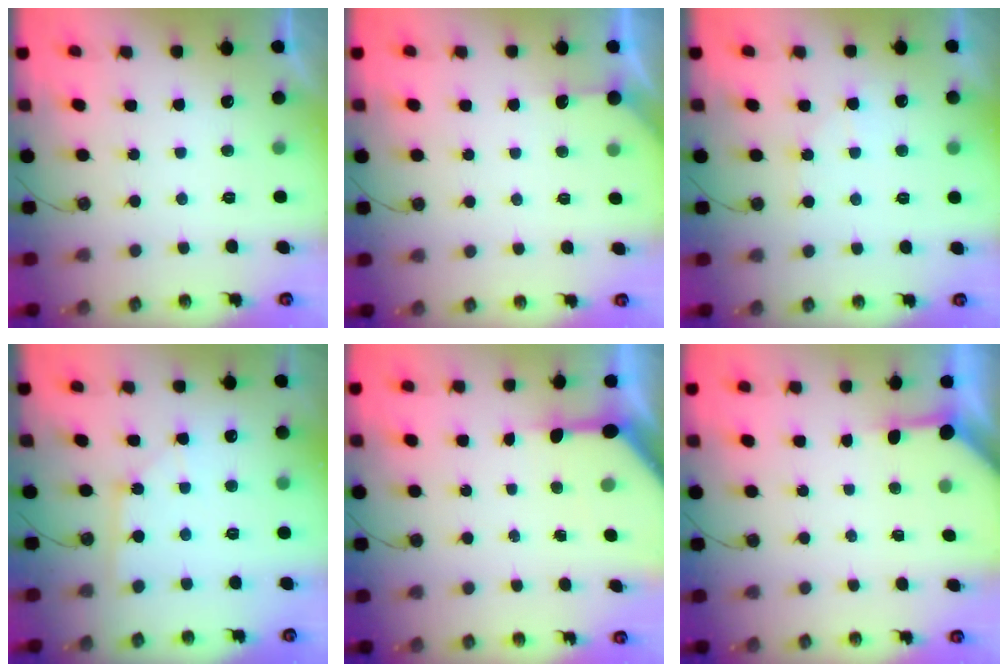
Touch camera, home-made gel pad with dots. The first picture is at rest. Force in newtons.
{"total": 3.9, "press": 3.9, "slide": 0.5}
{"total": 5.0, "press": 5.0, "slide": 0.7}
{"total": 2.1, "press": 2.1, "slide": 0.3}
{"total": 6.7, "press": 6.7, "slide": 0.7}
{"total": 3.6, "press": 3.5, "slide": 0.5}